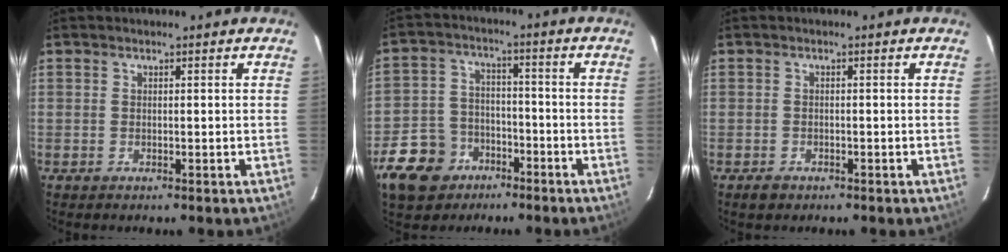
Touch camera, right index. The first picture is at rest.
{"total": 11.8, "force": [-6.9, 8.9, 3.6], "torque": [-0.114, 0.021, -0.102]}
{"total": 1.8, "force": [-1.3, 1.2, 0.7], "torque": [-0.014, 0.001, -0.019]}